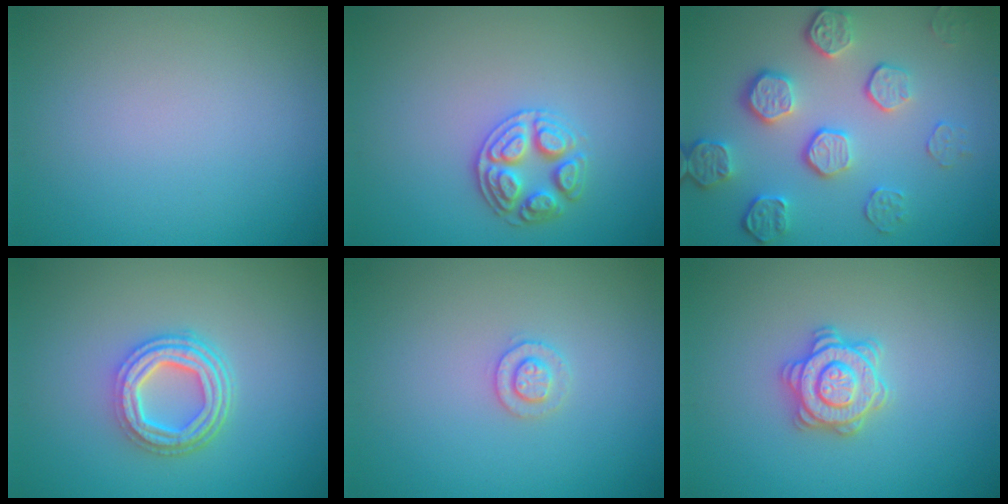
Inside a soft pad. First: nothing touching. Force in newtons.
{"total": 2.8, "press": 2.7, "slide": 0.6}
{"total": 5.5, "press": 4.0, "slide": 3.8}
{"total": 5.0, "press": 3.6, "slide": 3.4}
{"total": 1.5, "press": 1.5, "slide": 0.1}
{"total": 3.3, "press": 3.2, "slide": 0.9}